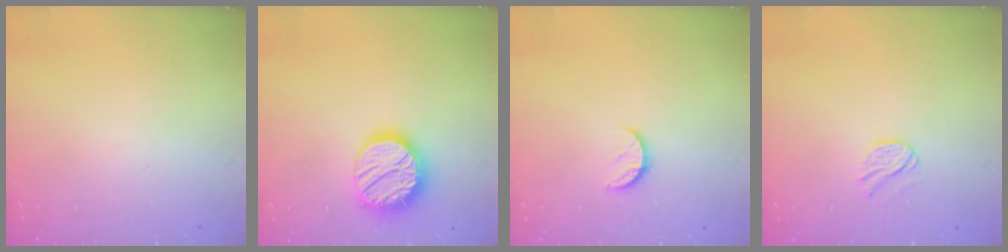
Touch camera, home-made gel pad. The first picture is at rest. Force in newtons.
{"total": 19.2, "press": 19.1, "slide": 1.2}
{"total": 6.4, "press": 6.3, "slide": 0.6}
{"total": 7.4, "press": 7.4, "slide": 0.5}